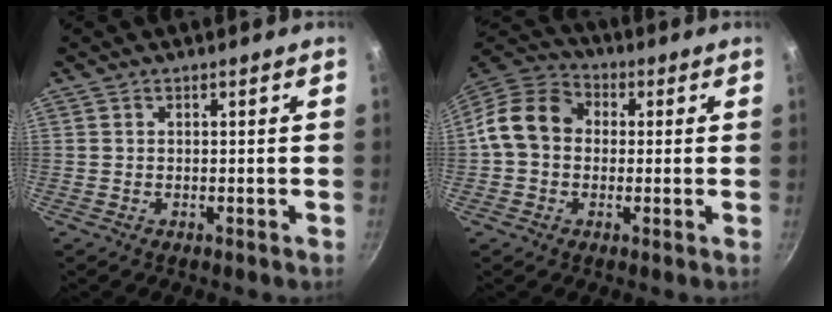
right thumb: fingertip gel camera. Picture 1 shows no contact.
{"total": 11.9, "force": [0.3, 9.7, 6.9], "torque": [-0.096, 0.030, -0.019]}